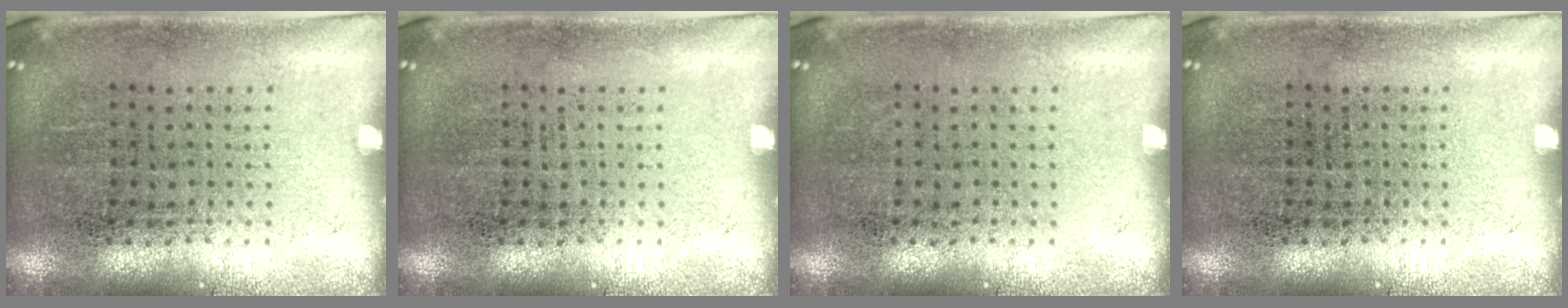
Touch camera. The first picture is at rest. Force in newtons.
{"total": 0.0}
{"total": 0.0}
{"total": 0.0}